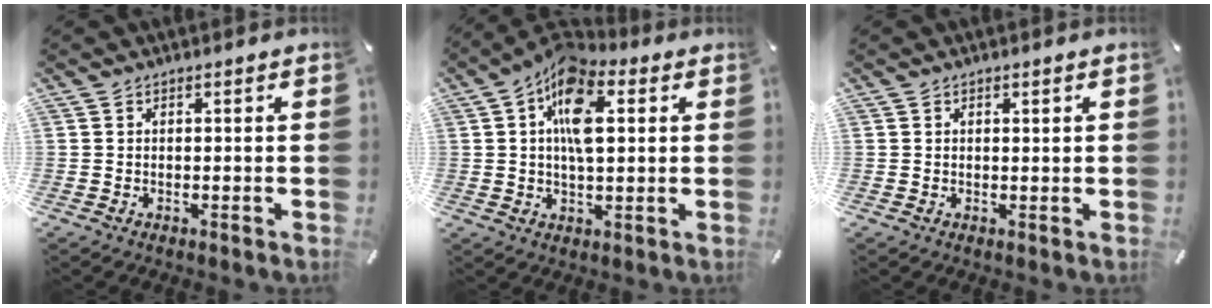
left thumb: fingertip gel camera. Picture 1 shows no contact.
{"total": 12.7, "force": [3.3, 6.1, 10.6], "torque": [-0.189, -0.006, 0.056]}
{"total": 0.5, "force": [0.3, 0.4, 0.3], "torque": [-0.005, 0.002, 0.005]}